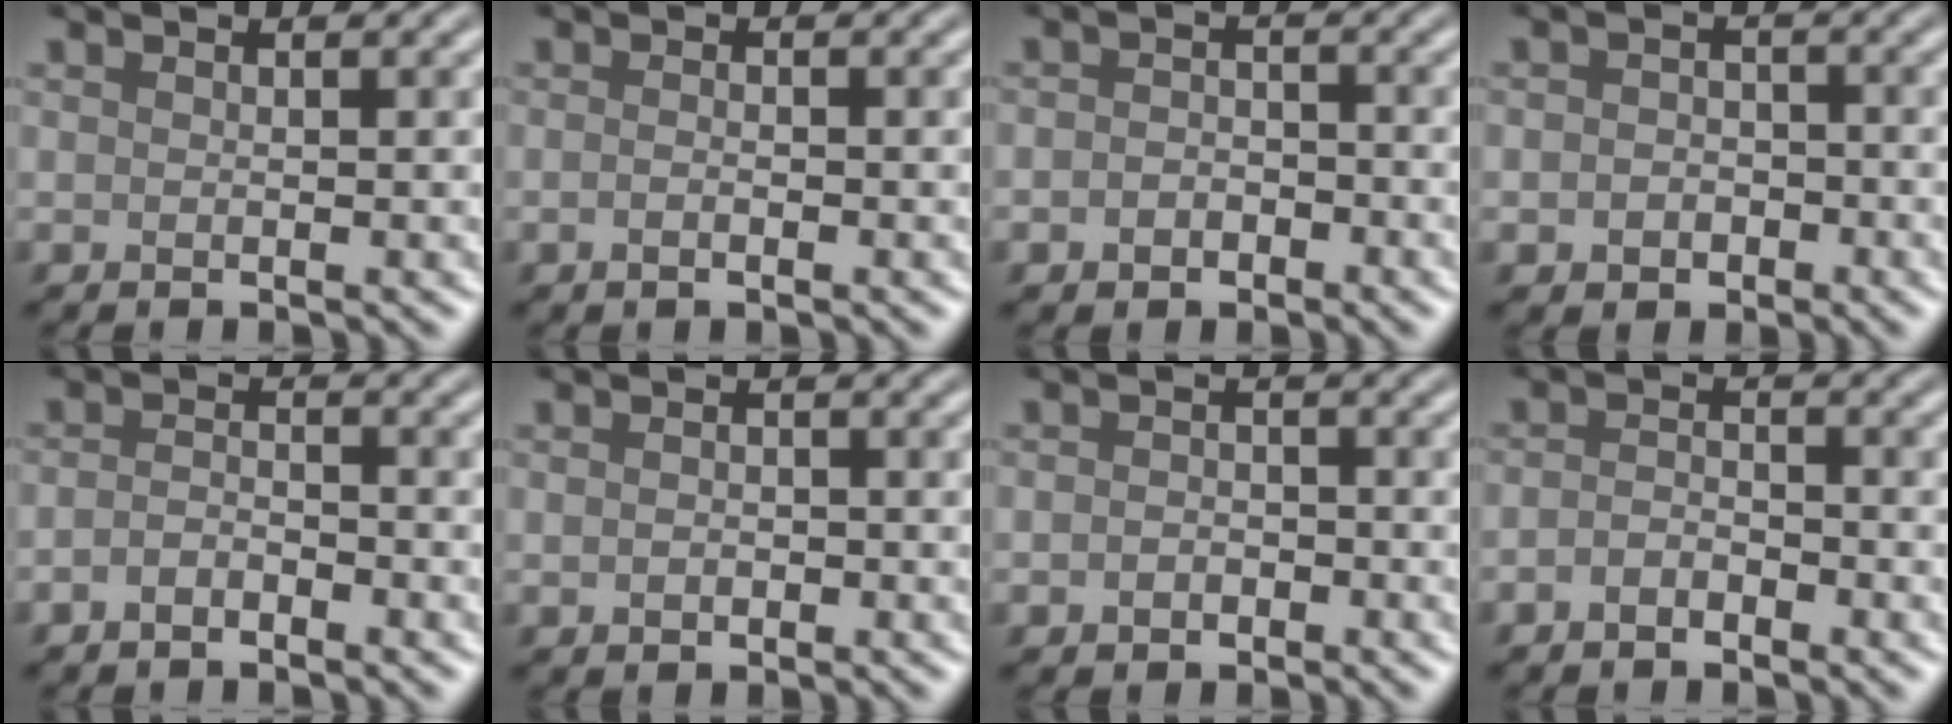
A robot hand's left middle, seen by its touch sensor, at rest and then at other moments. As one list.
[{"total": 1.0, "force": [-0.4, 0.4, 0.9], "torque": [-0.017, -0.001, -0.009]}, {"total": 2.1, "force": [-0.9, 1.6, 1.0], "torque": [-0.015, 0.000, -0.023]}, {"total": 2.3, "force": [-0.8, 1.9, 1.0], "torque": [-0.005, -0.004, -0.020]}, {"total": 1.8, "force": [-1.1, 0.8, 1.1], "torque": [-0.024, 0.002, -0.025]}, {"total": 1.2, "force": [-0.2, 0.9, 0.8], "torque": [-0.016, -0.001, -0.005]}, {"total": 1.7, "force": [-0.7, 1.3, 0.8], "torque": [-0.014, -0.001, -0.017]}, {"total": 1.8, "force": [-1.0, 0.9, 1.2], "torque": [-0.025, 0.002, -0.025]}]